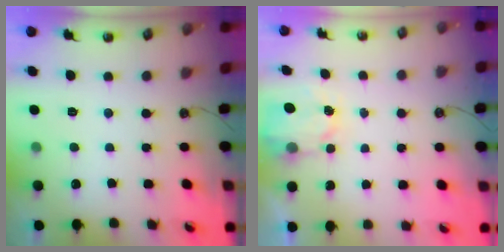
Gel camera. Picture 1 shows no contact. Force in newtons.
{"total": 2.7, "press": 2.6, "slide": 0.4}